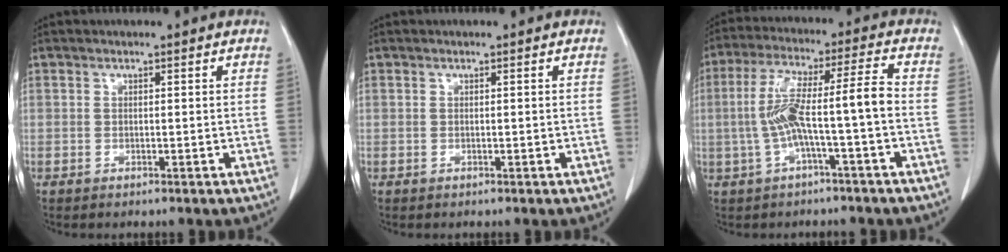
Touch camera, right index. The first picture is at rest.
{"total": 0.0}
{"total": 9.7, "force": [-1.8, 0.1, 9.5], "torque": [-0.189, 0.034, -0.032]}